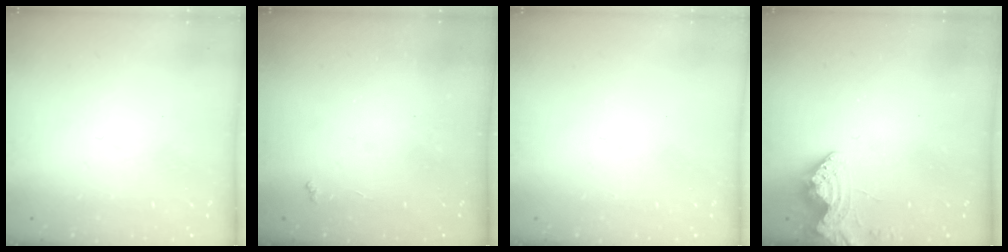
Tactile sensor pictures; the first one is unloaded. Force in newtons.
{"total": 2.9, "press": 2.8, "slide": 0.5}
{"total": 0.0}
{"total": 7.3, "press": 7.3, "slide": 0.8}